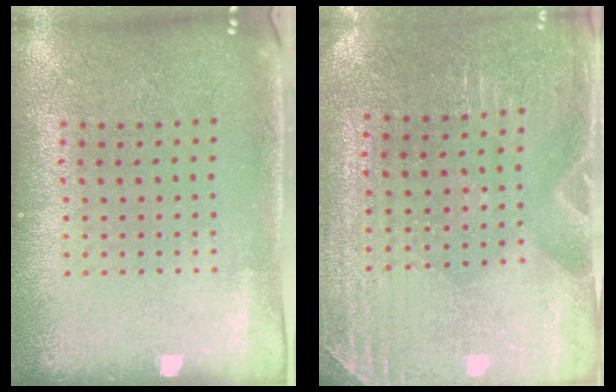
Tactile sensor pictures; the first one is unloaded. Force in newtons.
{"total": 3.0, "press": 2.9, "slide": 0.3}